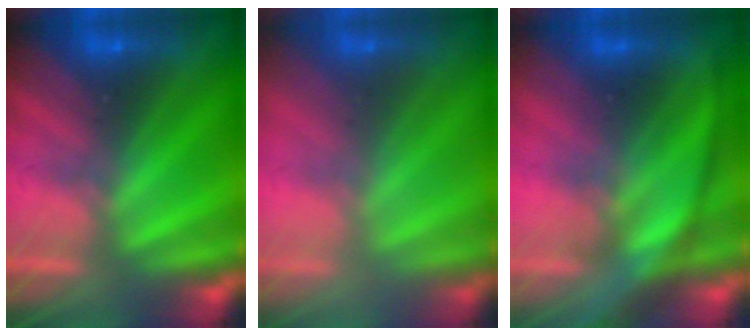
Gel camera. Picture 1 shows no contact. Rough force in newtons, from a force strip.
{"total": 2.0}
{"total": 3.1}